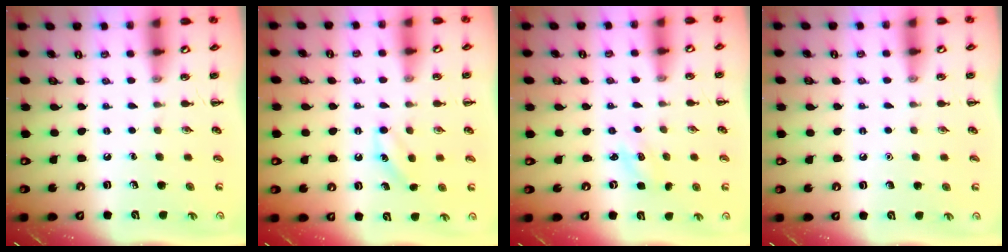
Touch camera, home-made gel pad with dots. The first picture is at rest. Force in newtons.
{"total": 5.2, "press": 5.0, "slide": 1.3}
{"total": 1.8, "press": 1.7, "slide": 0.5}
{"total": 1.5, "press": 1.5, "slide": 0.1}